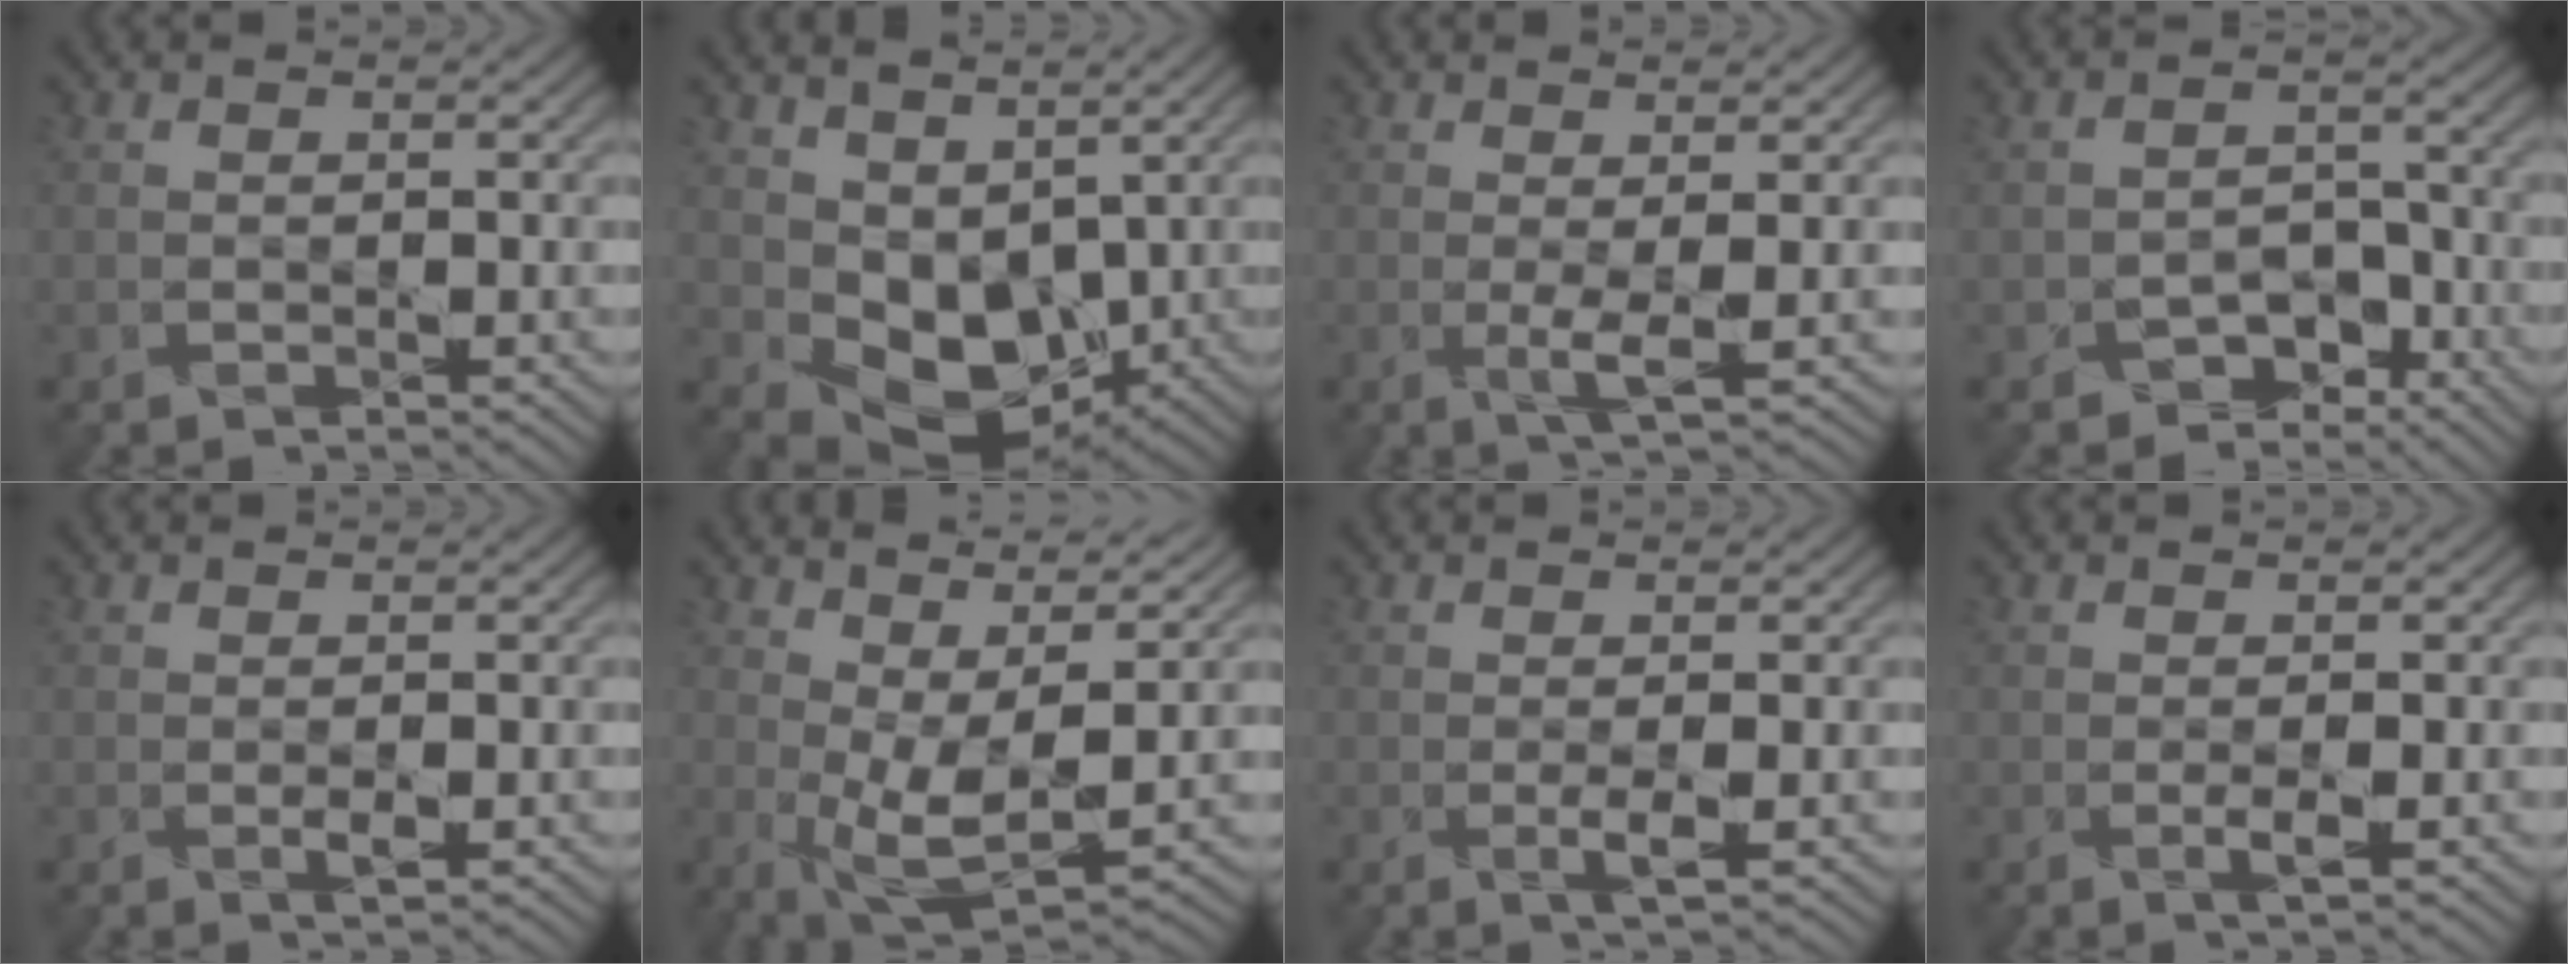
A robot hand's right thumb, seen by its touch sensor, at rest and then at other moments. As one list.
[{"total": 7.3, "force": [1.8, 5.1, 4.9], "torque": [-0.105, -0.017, 0.035]}, {"total": 2.2, "force": [0.2, -0.1, 2.1], "torque": [-0.049, -0.002, 0.001]}, {"total": 4.6, "force": [-3.5, 2.6, 1.4], "torque": [-0.015, 0.001, -0.065]}, {"total": 0.9, "force": [0.0, 0.2, 0.9], "torque": [-0.018, -0.002, 0.000]}, {"total": 7.7, "force": [3.4, 3.0, 6.2], "torque": [-0.125, -0.001, 0.063]}, {"total": 1.5, "force": [-0.1, -0.1, 1.5], "torque": [-0.030, 0.001, -0.005]}, {"total": 1.1, "force": [-0.1, -0.1, 1.1], "torque": [-0.021, 0.001, -0.006]}]